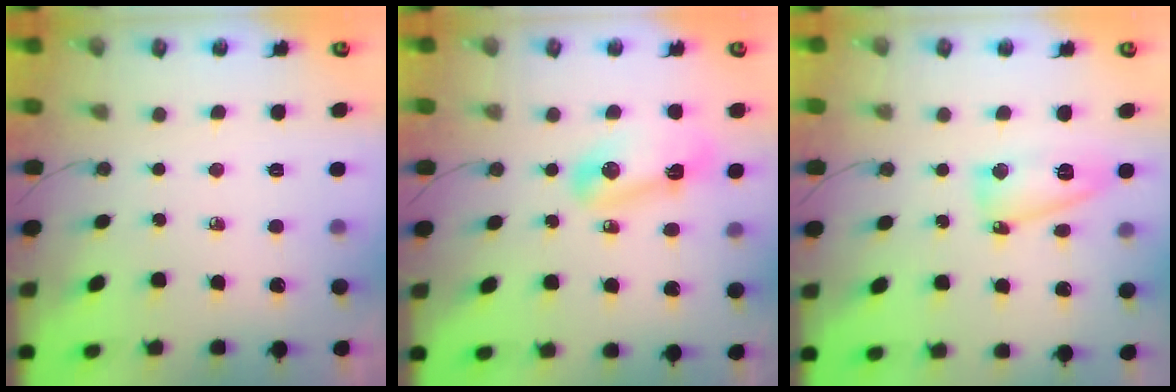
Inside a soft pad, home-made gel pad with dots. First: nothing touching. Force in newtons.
{"total": 7.4, "press": 7.4, "slide": 0.8}
{"total": 8.4, "press": 8.2, "slide": 1.6}